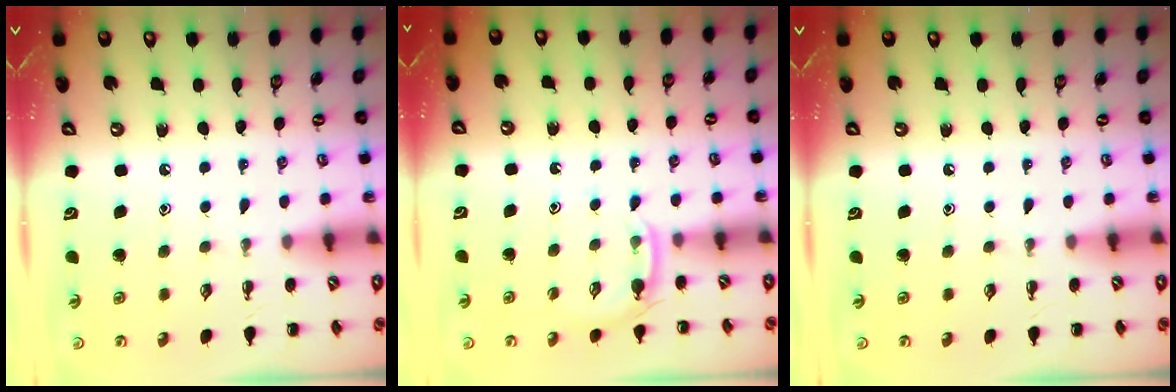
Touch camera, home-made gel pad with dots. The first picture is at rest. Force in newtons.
{"total": 3.1, "press": 2.9, "slide": 1.1}
{"total": 0.0}